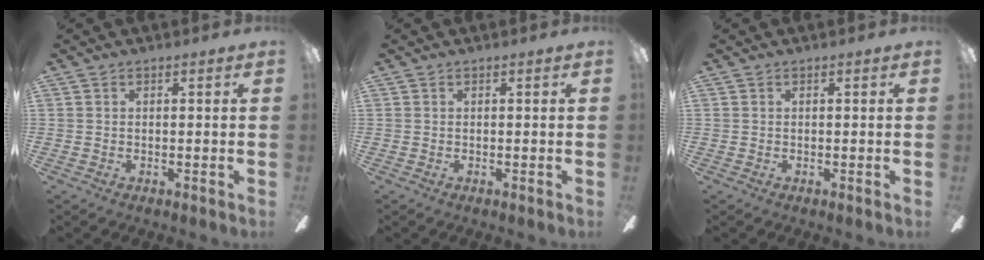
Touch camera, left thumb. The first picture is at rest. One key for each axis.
{"total": 0.0}
{"total": 0.0}